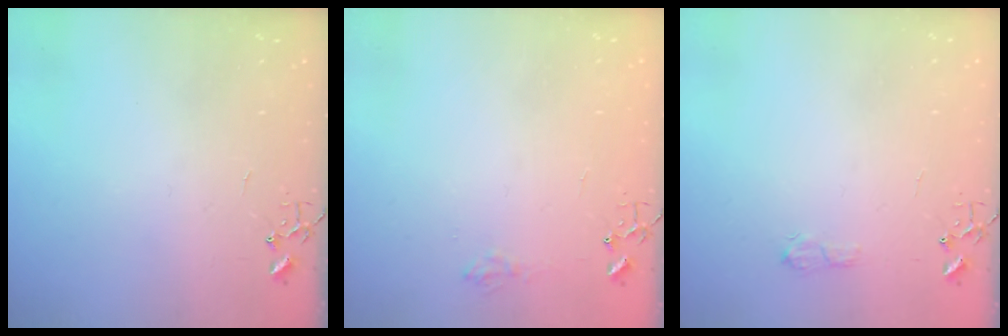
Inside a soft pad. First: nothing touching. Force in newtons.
{"total": 8.6, "press": 8.6, "slide": 0.4}
{"total": 4.1, "press": 4.0, "slide": 0.6}